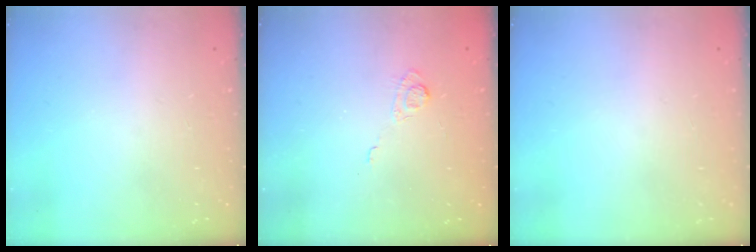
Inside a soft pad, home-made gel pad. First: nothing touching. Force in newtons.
{"total": 2.8, "press": 2.4, "slide": 1.4}
{"total": 0.0}